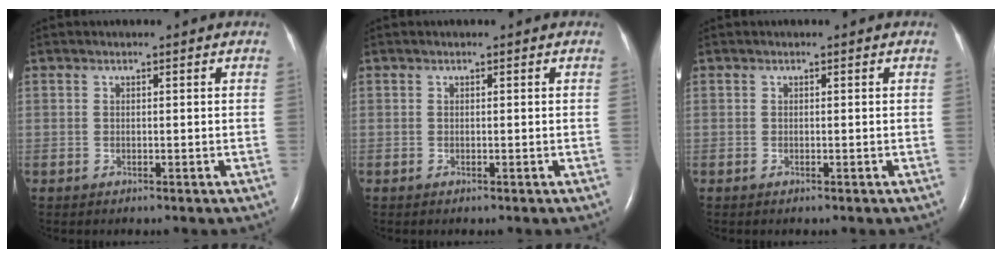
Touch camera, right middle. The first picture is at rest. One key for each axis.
{"total": 0.0}
{"total": 0.0}